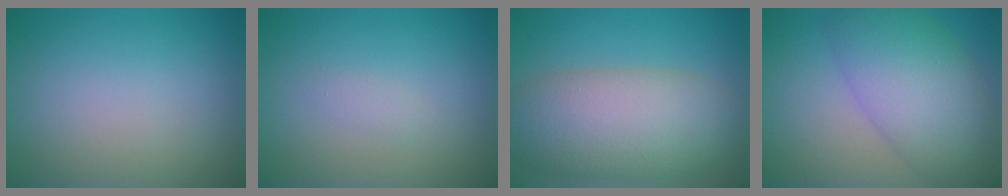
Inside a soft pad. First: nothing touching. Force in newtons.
{"total": 0.7, "press": 0.7, "slide": 0.0}
{"total": 8.9, "press": 8.9, "slide": 0.4}
{"total": 8.0, "press": 8.0, "slide": 0.2}